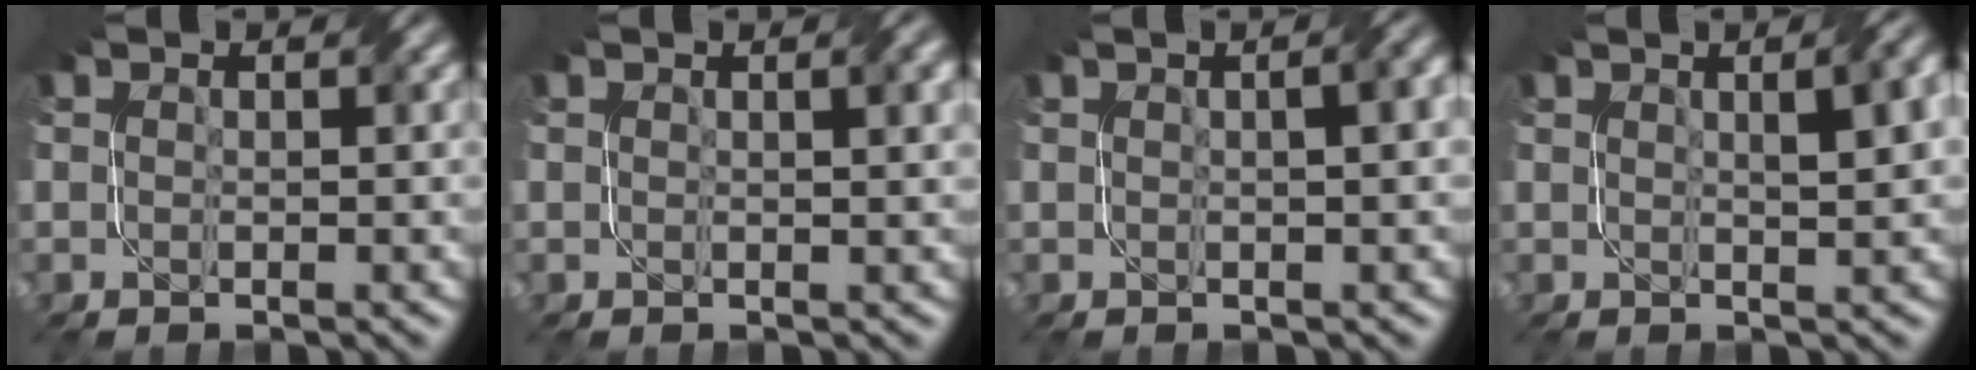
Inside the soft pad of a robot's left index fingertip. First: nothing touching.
{"total": 2.5, "force": [1.2, 0.8, 2.1], "torque": [-0.019, 0.005, 0.015]}
{"total": 5.0, "force": [1.5, 2.3, 4.2], "torque": [-0.028, 0.033, -0.004]}
{"total": 5.4, "force": [1.9, 2.0, 4.7], "torque": [-0.034, 0.024, 0.010]}